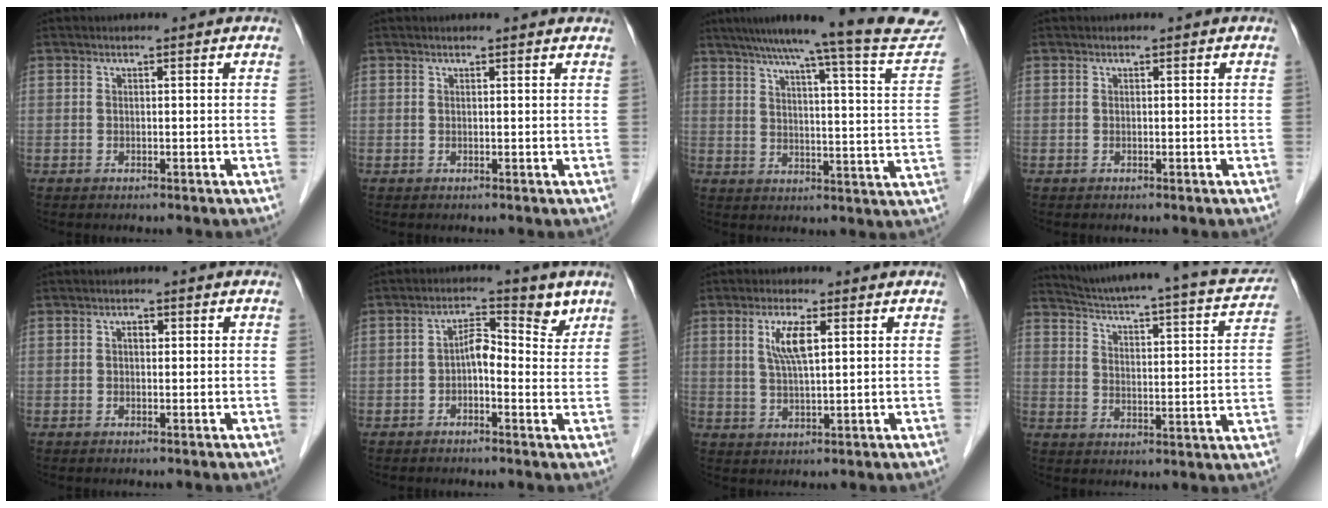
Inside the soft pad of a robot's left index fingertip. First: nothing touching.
{"total": 2.2, "force": [2.1, 0.2, 0.5], "torque": [-0.012, 0.007, 0.017]}
{"total": 23.9, "force": [21.2, -0.2, 10.8], "torque": [-0.159, -0.048, 0.262]}
{"total": 0.0}
{"total": 1.0, "force": [0.2, 0.7, 0.8], "torque": [-0.013, 0.006, 0.002]}
{"total": 5.1, "force": [1.3, 2.5, 4.2], "torque": [-0.064, 0.024, 0.014]}
{"total": 5.2, "force": [1.7, 0.9, 4.8], "torque": [-0.099, 0.003, 0.037]}
{"total": 20.8, "force": [18.6, 2.5, 8.9], "torque": [-0.138, -0.028, 0.232]}